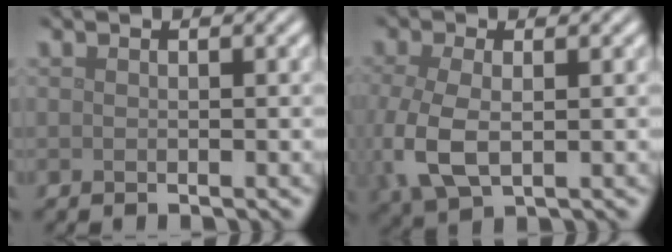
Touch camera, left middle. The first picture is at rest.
{"total": 5.6, "force": [-0.9, 3.2, 4.5], "torque": [-0.124, -0.013, -0.015]}